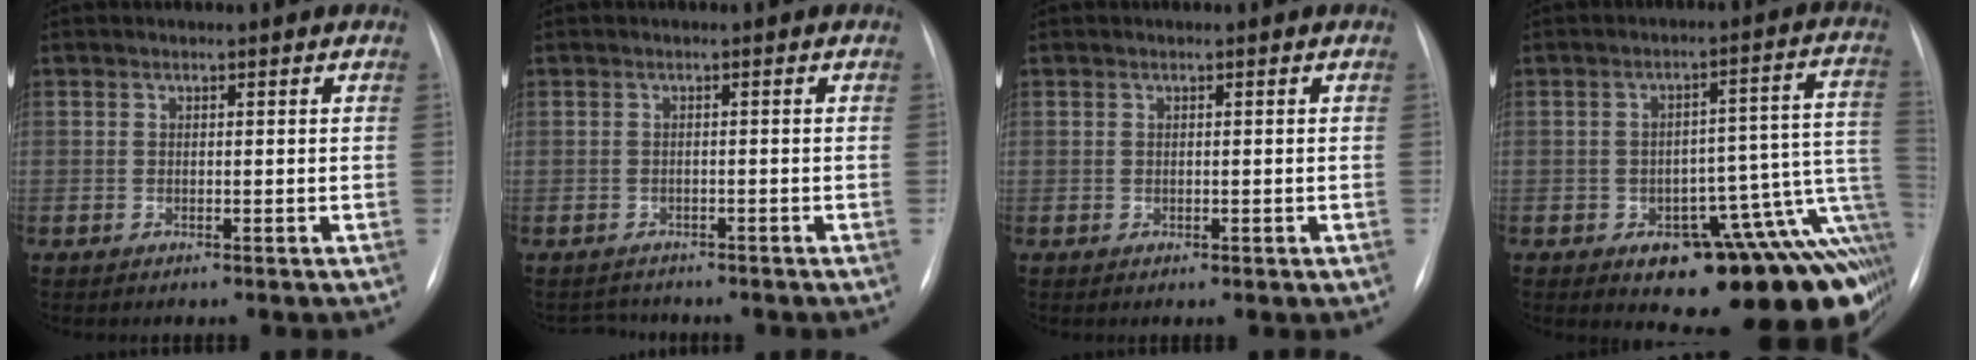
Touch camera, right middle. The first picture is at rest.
{"total": 2.5, "force": [-2.3, 0.9, -0.3], "torque": [0.003, -0.003, -0.034]}
{"total": 0.6, "force": [-0.2, 0.3, 0.5], "torque": [-0.006, -0.001, -0.002]}
{"total": 20.4, "force": [-11.0, 7.4, 15.5], "torque": [-0.077, 0.051, -0.132]}